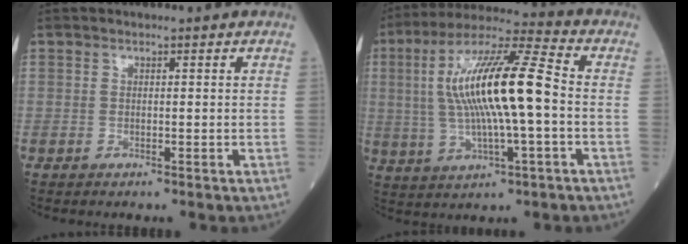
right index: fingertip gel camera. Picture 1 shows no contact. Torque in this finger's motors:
{"motor_torque": [0.87, 0.03, 1.05, 0.21]}